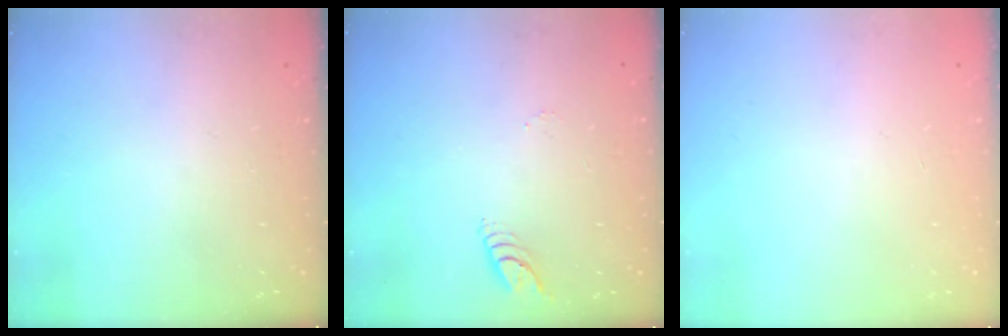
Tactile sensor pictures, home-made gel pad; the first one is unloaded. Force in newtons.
{"total": 6.2, "press": 6.2, "slide": 0.6}
{"total": 0.0}